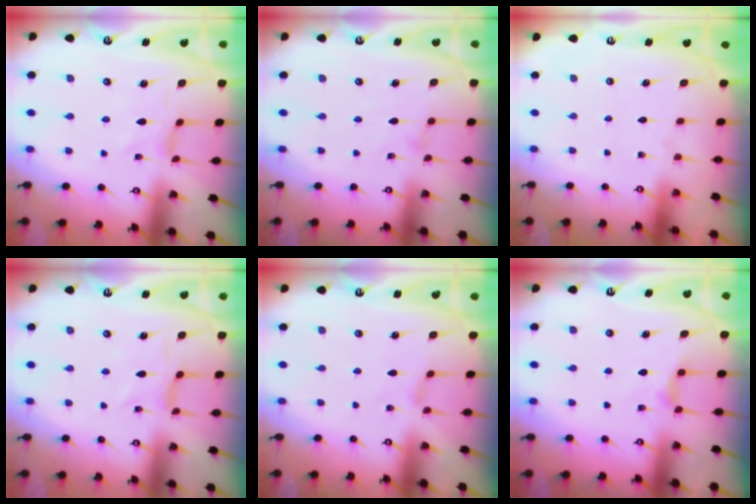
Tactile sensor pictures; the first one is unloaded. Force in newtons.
{"total": 0.0}
{"total": 0.0}
{"total": 1.6, "press": 1.5, "slide": 0.5}
{"total": 0.0}
{"total": 3.8, "press": 3.7, "slide": 0.7}